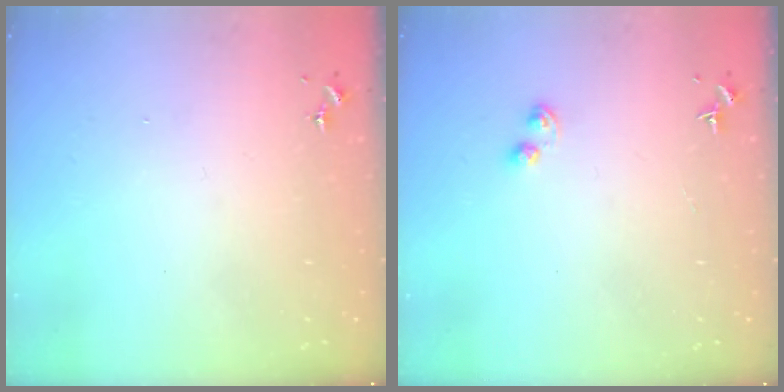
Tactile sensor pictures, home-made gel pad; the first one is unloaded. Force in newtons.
{"total": 3.2, "press": 3.1, "slide": 0.9}